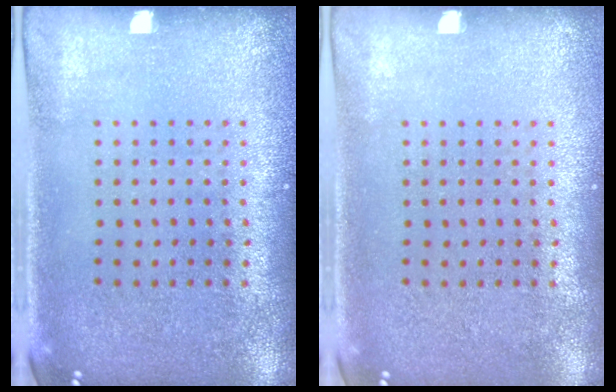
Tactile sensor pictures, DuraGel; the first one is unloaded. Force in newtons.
{"total": 0.0}